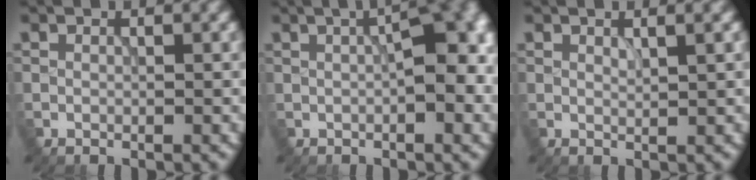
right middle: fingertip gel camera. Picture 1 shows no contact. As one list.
[{"total": 10.3, "force": [0.9, 4.6, 9.1], "torque": [-0.055, 0.030, -0.004]}, {"total": 0.9, "force": [0.7, -0.1, 0.5], "torque": [-0.011, 0.002, 0.010]}]